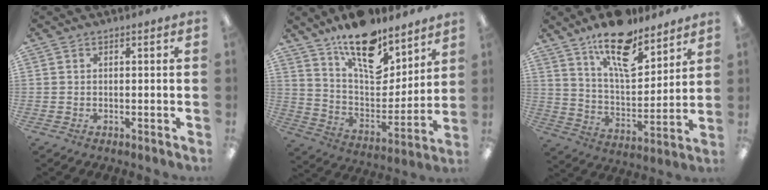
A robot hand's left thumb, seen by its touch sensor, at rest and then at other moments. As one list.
[{"total": 17.6, "force": [13.1, 7.8, 8.7], "torque": [-0.145, -0.092, 0.232]}, {"total": 16.4, "force": [11.9, 6.5, 9.3], "torque": [-0.148, -0.068, 0.203]}]